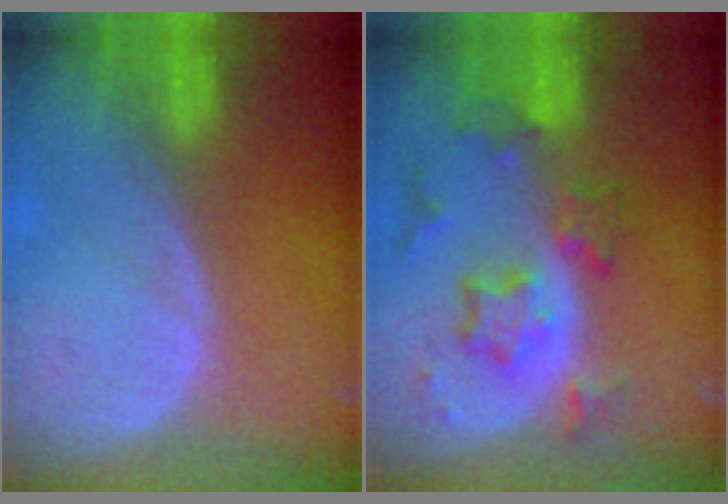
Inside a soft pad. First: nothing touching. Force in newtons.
{"total": 8.3, "press": 7.3, "slide": 3.9}